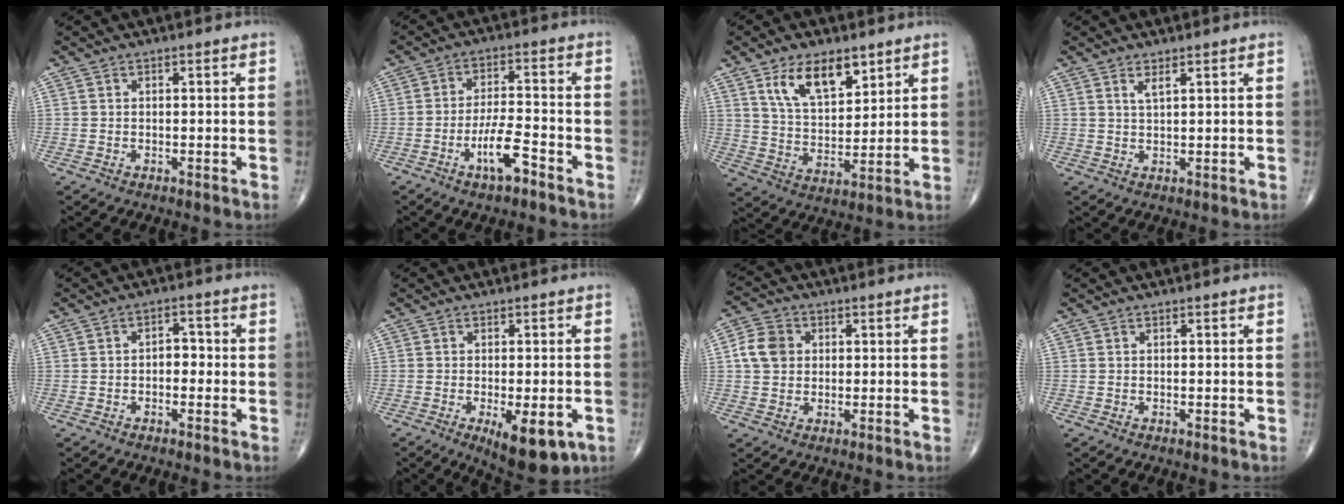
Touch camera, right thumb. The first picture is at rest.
{"total": 7.3, "force": [-4.0, 1.9, 5.8], "torque": [-0.108, 0.026, -0.070]}
{"total": 11.7, "force": [6.7, 5.8, 7.7], "torque": [-0.112, -0.037, 0.129]}
{"total": 1.8, "force": [1.1, 0.3, 1.3], "torque": [-0.026, -0.008, 0.024]}
{"total": 3.1, "force": [-0.5, 2.0, 2.3], "torque": [-0.018, 0.014, -0.015]}
{"total": 9.7, "force": [-3.5, 3.7, 8.2], "torque": [-0.105, -0.014, -0.043]}
{"total": 6.3, "force": [1.0, 5.3, 3.3], "torque": [-0.053, 0.007, 0.011]}
{"total": 0.0}